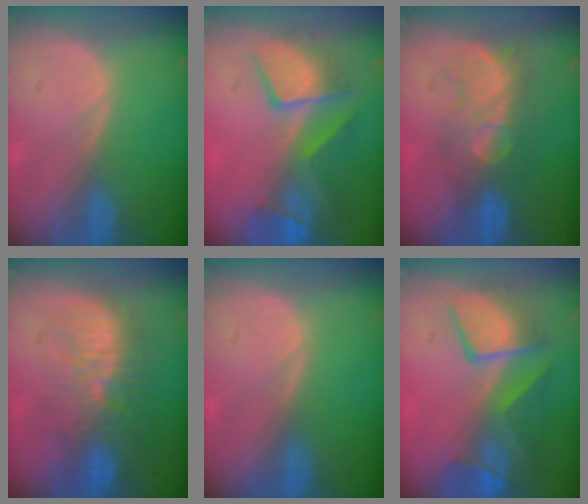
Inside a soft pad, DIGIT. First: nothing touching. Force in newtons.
{"total": 9.8, "press": 8.5, "slide": 5.0}
{"total": 8.1, "press": 7.8, "slide": 2.4}
{"total": 10.1, "press": 9.5, "slide": 3.4}
{"total": 0.0}
{"total": 9.7, "press": 8.6, "slide": 4.6}